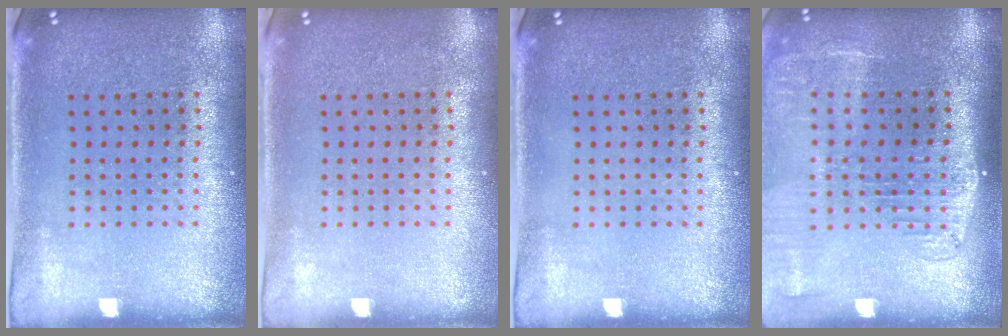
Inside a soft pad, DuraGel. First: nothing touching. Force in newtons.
{"total": 0.0}
{"total": 0.0}
{"total": 2.1, "press": 1.7, "slide": 1.2}